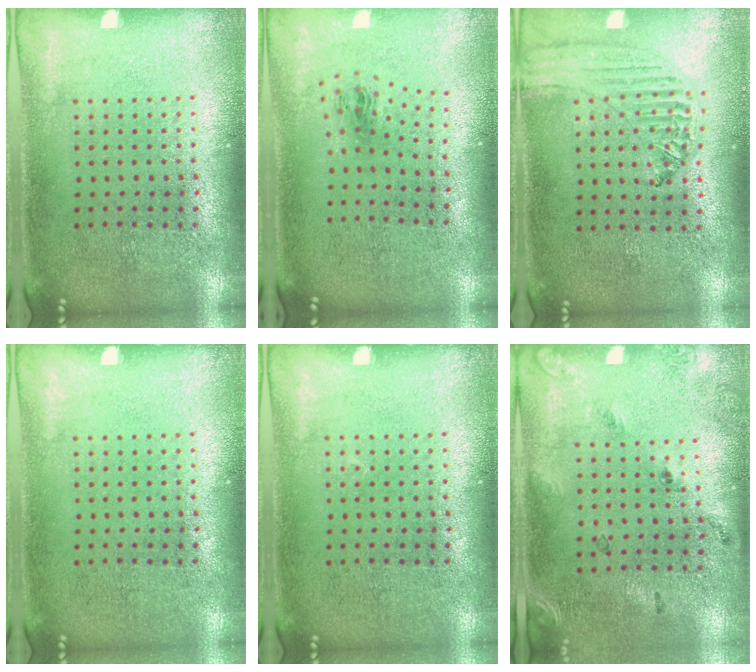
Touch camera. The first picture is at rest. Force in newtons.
{"total": 1.0, "press": 0.4, "slide": 0.9}
{"total": 0.8, "press": 0.8, "slide": 0.1}
{"total": 0.0}
{"total": 0.0}
{"total": 1.7, "press": 1.0, "slide": 1.4}